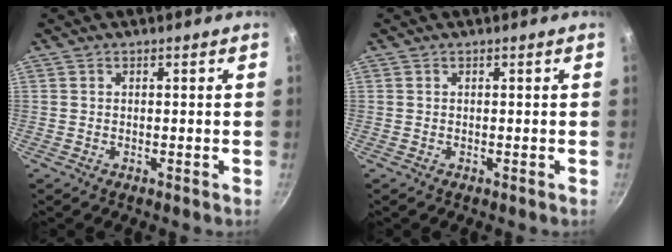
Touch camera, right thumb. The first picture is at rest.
{"total": 0.0}